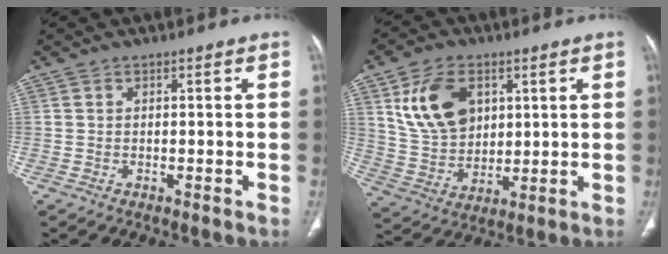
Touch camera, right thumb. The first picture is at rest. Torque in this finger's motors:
{"motor_torque": [0.71, 0.91, 0.61, -0.15, 0.29]}